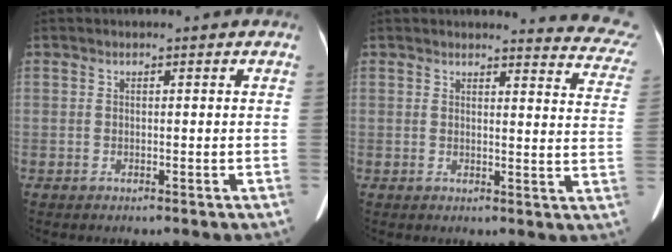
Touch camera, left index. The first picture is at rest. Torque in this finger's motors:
{"motor_torque": [-0.32, -0.80, -0.15, 0.00]}